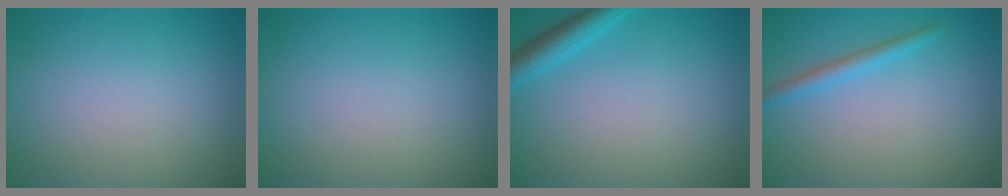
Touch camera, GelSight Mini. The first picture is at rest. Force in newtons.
{"total": 0.0}
{"total": 2.8, "press": 2.8, "slide": 0.2}
{"total": 1.8, "press": 1.8, "slide": 0.1}